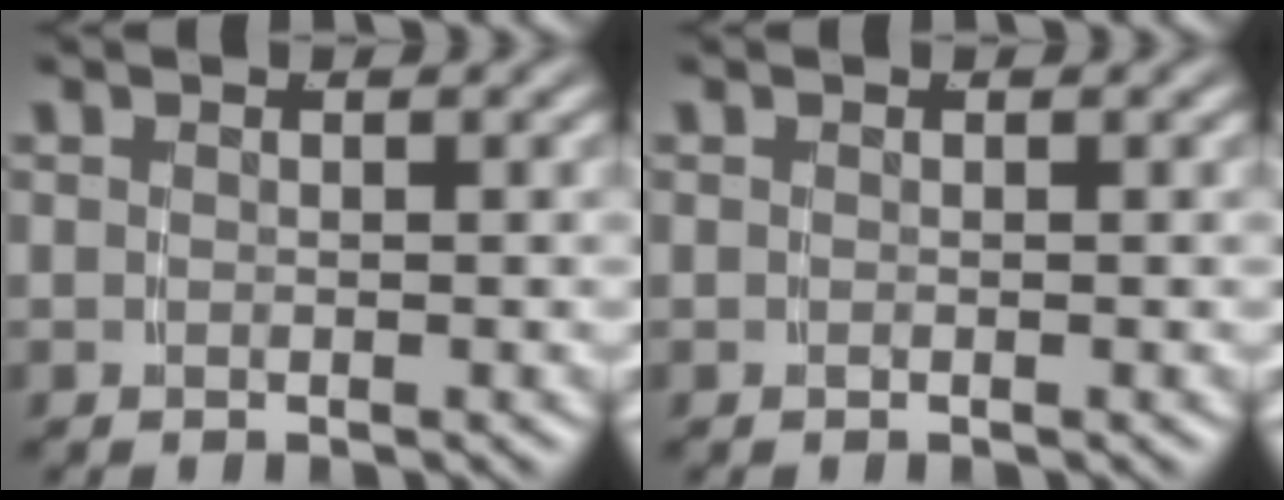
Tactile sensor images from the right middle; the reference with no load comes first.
{"total": 0.0}